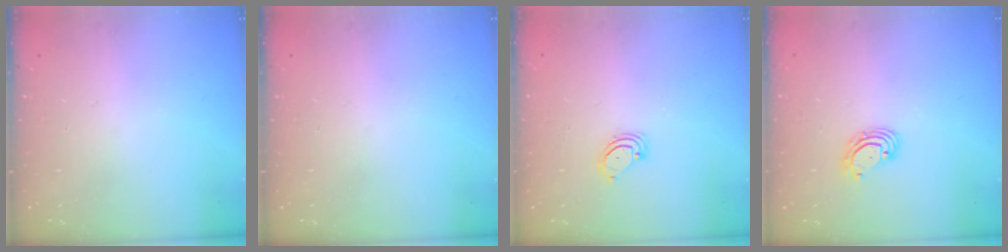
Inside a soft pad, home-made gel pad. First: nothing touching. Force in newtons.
{"total": 0.0}
{"total": 3.2, "press": 3.2, "slide": 0.2}
{"total": 4.5, "press": 4.5, "slide": 0.5}